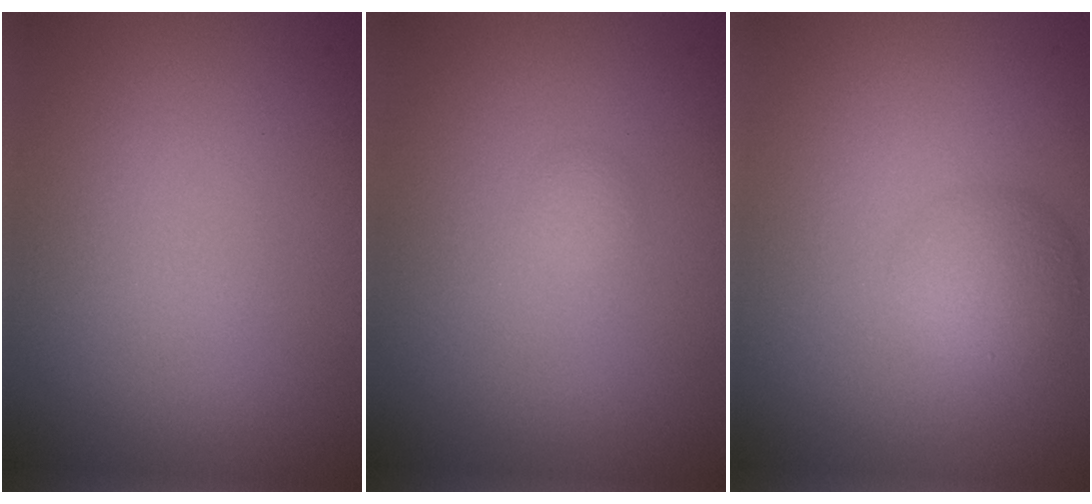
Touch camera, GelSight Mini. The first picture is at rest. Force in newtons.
{"total": 0.7, "press": 0.7, "slide": 0.0}
{"total": 3.0, "press": 2.9, "slide": 0.2}